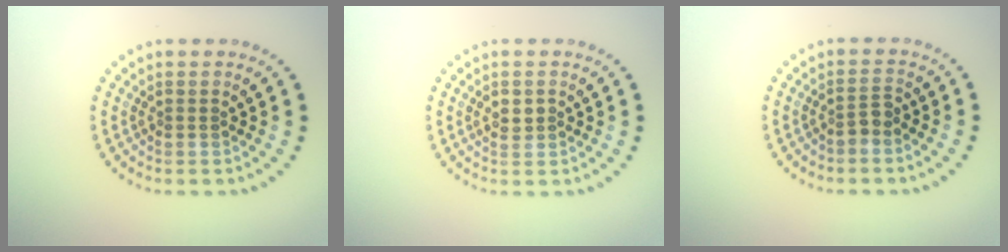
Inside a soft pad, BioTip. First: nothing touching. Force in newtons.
{"total": 1.3, "press": 1.3, "slide": 0.0}
{"total": 1.3, "press": 1.0, "slide": 0.8}